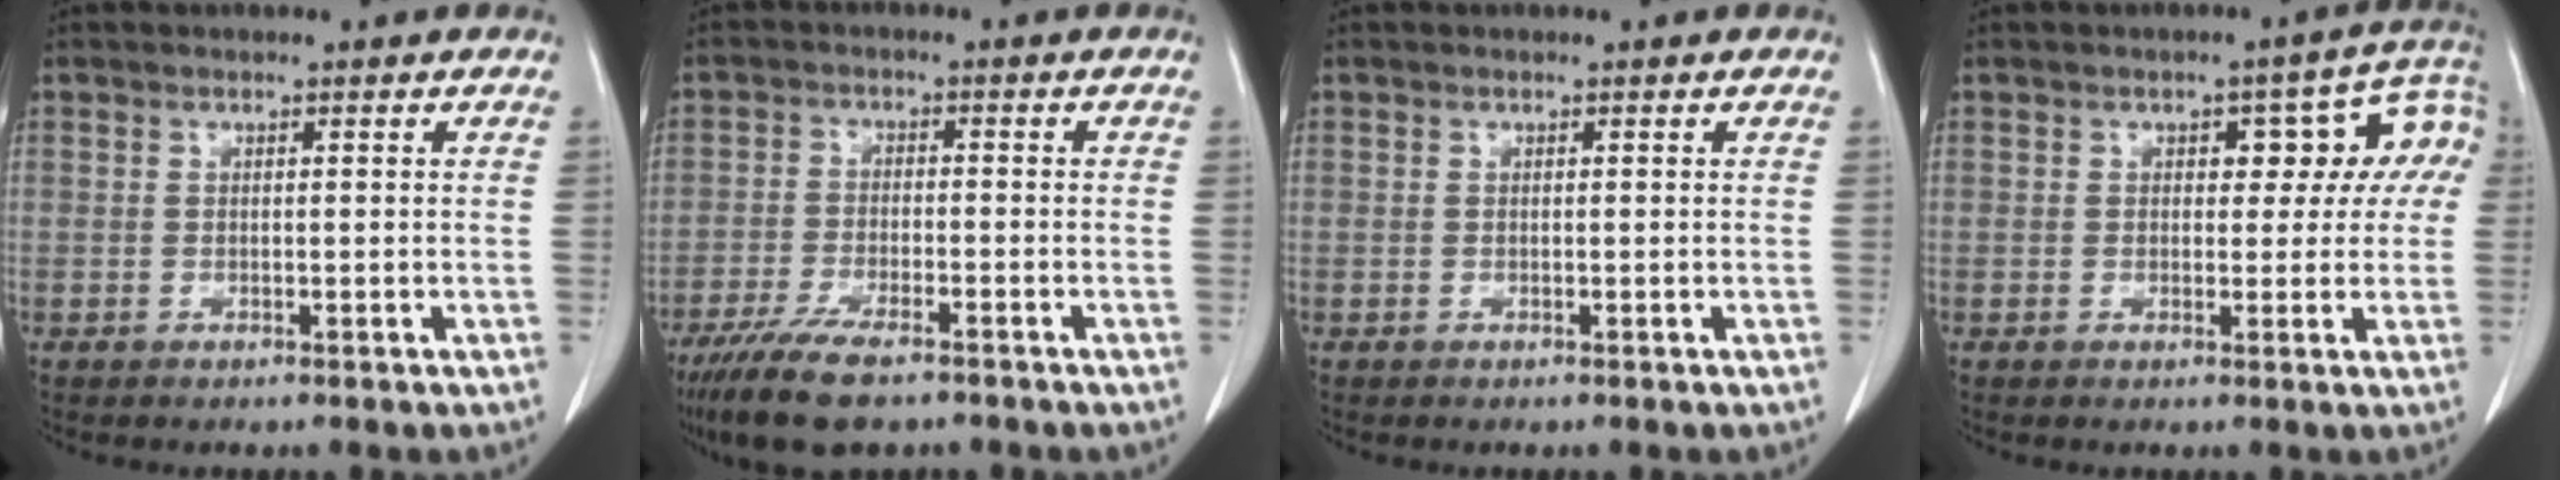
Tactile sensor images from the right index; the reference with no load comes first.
{"total": 9.9, "force": [-7.3, 2.5, 6.2], "torque": [-0.109, -0.020, -0.121]}
{"total": 0.0}
{"total": 7.5, "force": [1.5, 4.1, 6.1], "torque": [-0.058, 0.043, 0.017]}